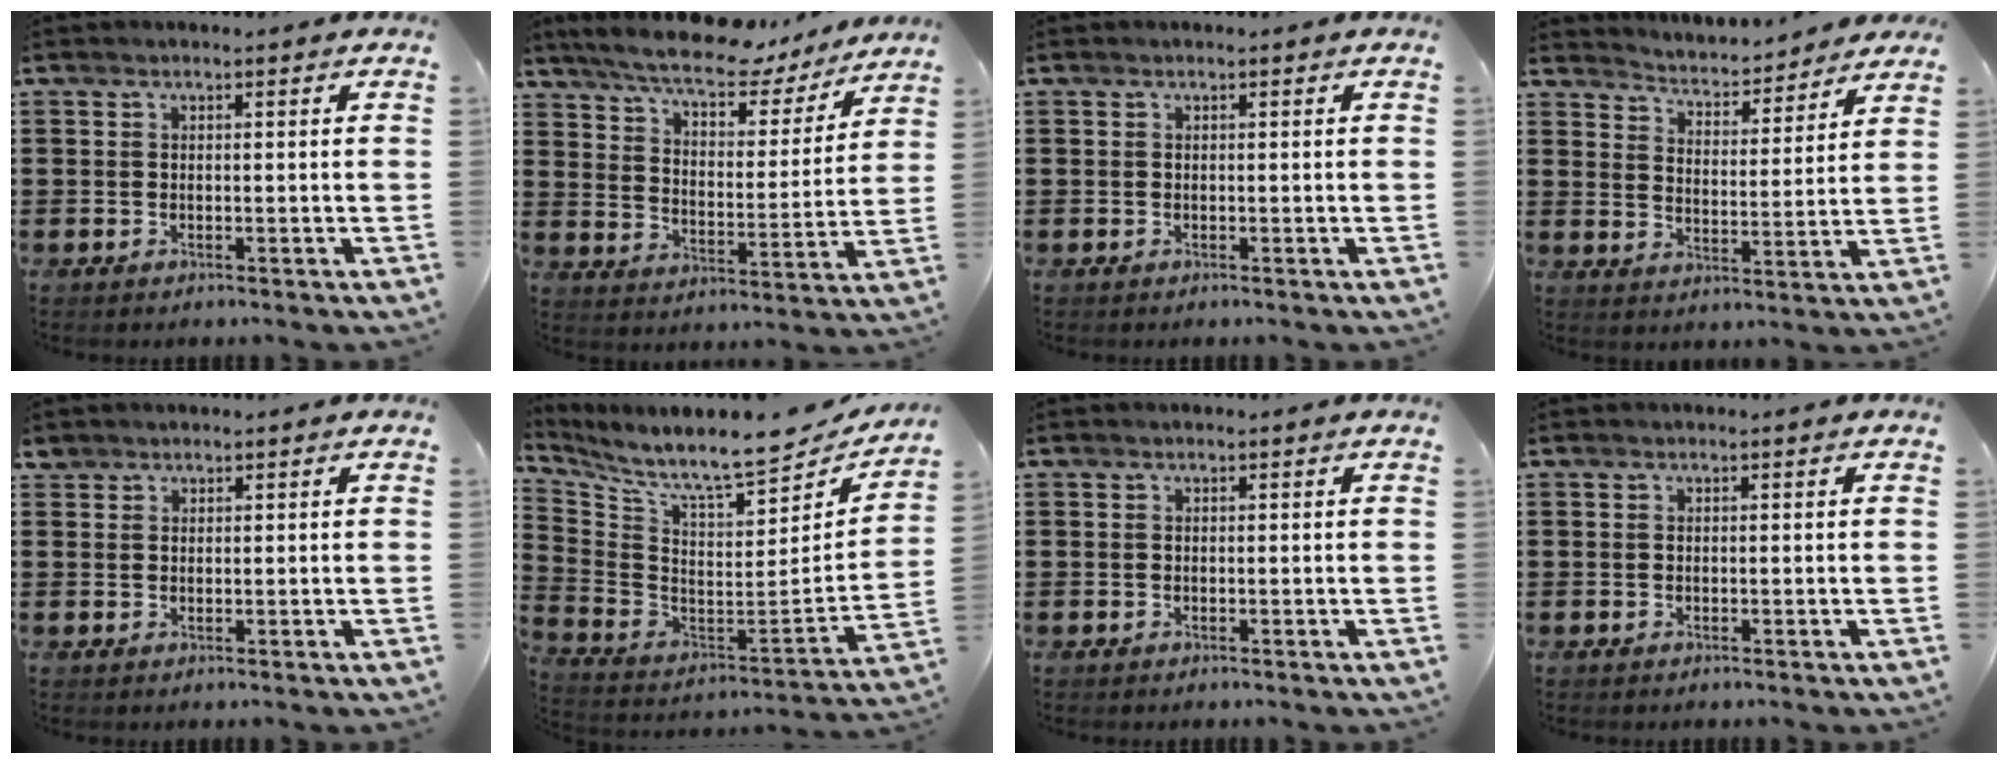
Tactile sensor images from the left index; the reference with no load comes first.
{"total": 9.6, "force": [8.6, 1.7, 4.0], "torque": [-0.097, -0.049, 0.146]}
{"total": 0.0}
{"total": 3.4, "force": [3.4, 0.1, -0.1], "torque": [-0.022, -0.032, 0.052]}
{"total": 1.3, "force": [1.2, 0.6, 0.2], "torque": [-0.007, 0.003, 0.023]}
{"total": 8.3, "force": [7.4, 0.6, 3.7], "torque": [-0.102, -0.078, 0.122]}
{"total": 0.0}
{"total": 0.0}